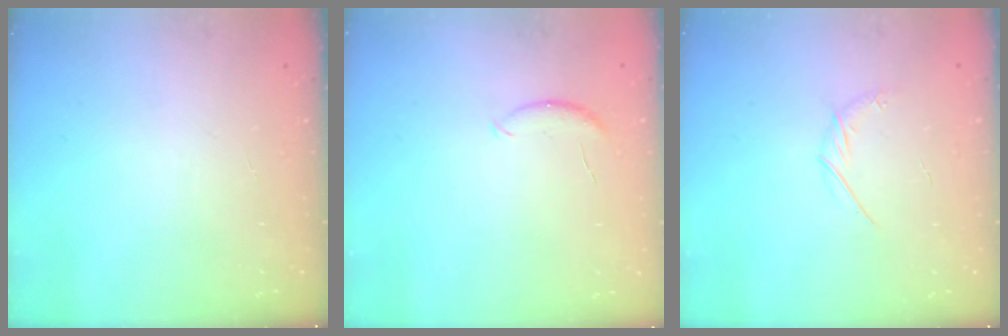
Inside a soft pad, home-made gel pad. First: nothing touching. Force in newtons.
{"total": 5.5, "press": 5.5, "slide": 0.5}
{"total": 3.3, "press": 3.2, "slide": 0.7}